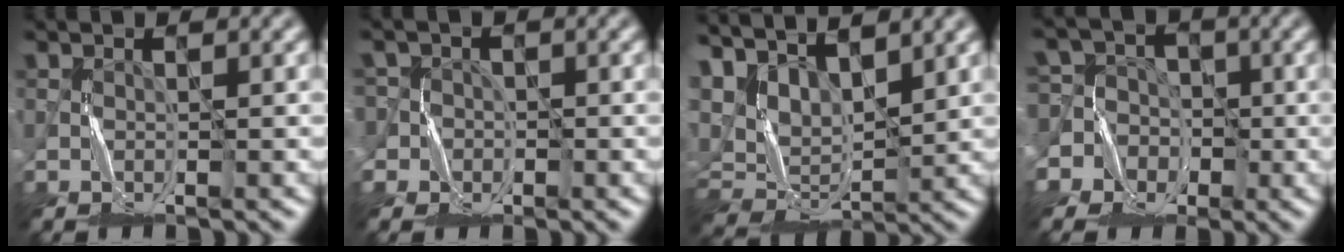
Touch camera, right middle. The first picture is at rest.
{"total": 3.1, "force": [-0.1, 3.1, 0.0], "torque": [0.010, 0.019, -0.017]}
{"total": 5.9, "force": [4.0, 2.7, 3.4], "torque": [-0.082, 0.007, 0.072]}
{"total": 7.1, "force": [-1.0, 6.9, 1.5], "torque": [-0.037, 0.048, -0.078]}